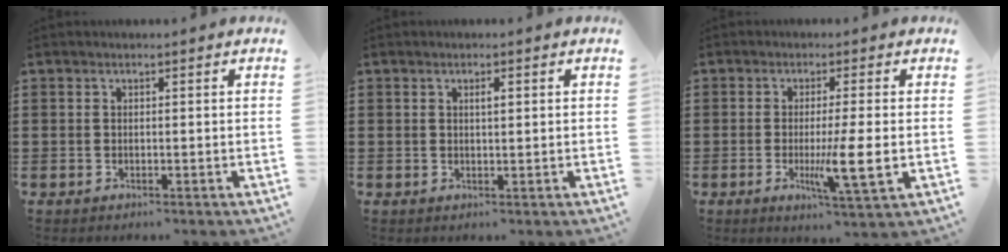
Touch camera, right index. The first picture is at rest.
{"total": 1.3, "force": [0.4, 0.3, 1.1], "torque": [-0.021, 0.004, 0.005]}
{"total": 7.4, "force": [-1.2, 0.2, 7.3], "torque": [-0.130, -0.018, -0.021]}